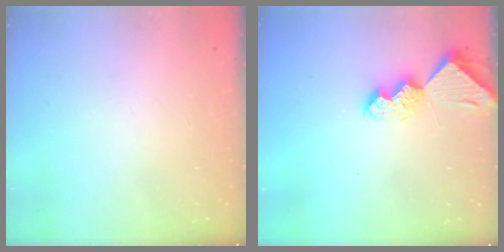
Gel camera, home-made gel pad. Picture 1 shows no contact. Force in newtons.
{"total": 7.7, "press": 7.6, "slide": 0.9}